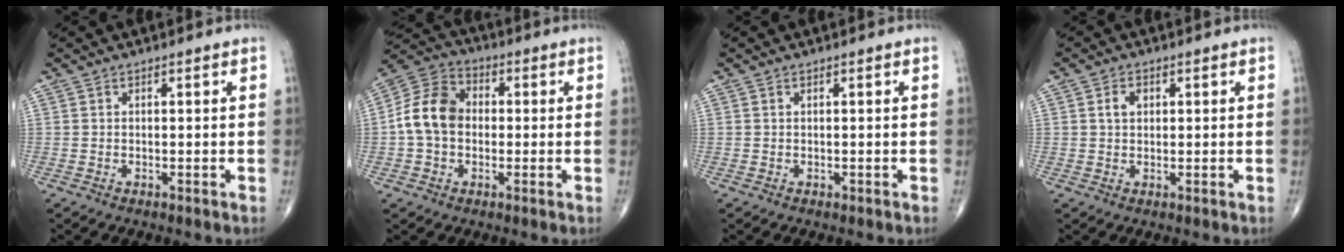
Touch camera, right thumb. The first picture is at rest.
{"total": 10.5, "force": [-0.3, 8.0, 6.8], "torque": [-0.117, 0.032, -0.018]}
{"total": 0.0}
{"total": 2.6, "force": [0.8, 1.9, 1.6], "torque": [-0.025, 0.003, 0.013]}